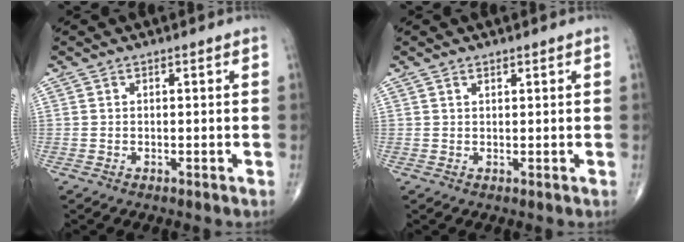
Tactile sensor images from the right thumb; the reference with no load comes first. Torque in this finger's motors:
{"motor_torque": [-0.08, -0.19, -0.18, -0.04, 0.04]}